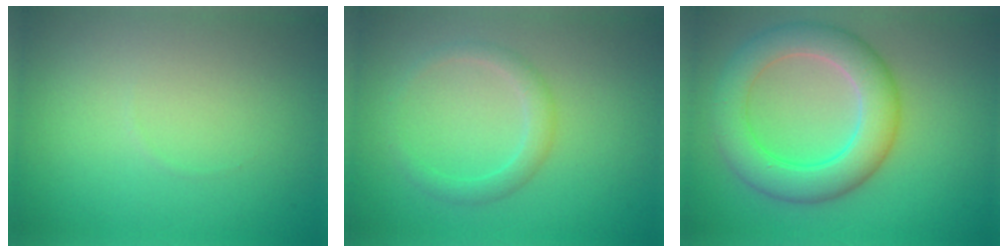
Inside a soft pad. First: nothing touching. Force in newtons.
{"total": 2.0, "press": 2.0, "slide": 0.1}
{"total": 6.7, "press": 6.7, "slide": 0.0}